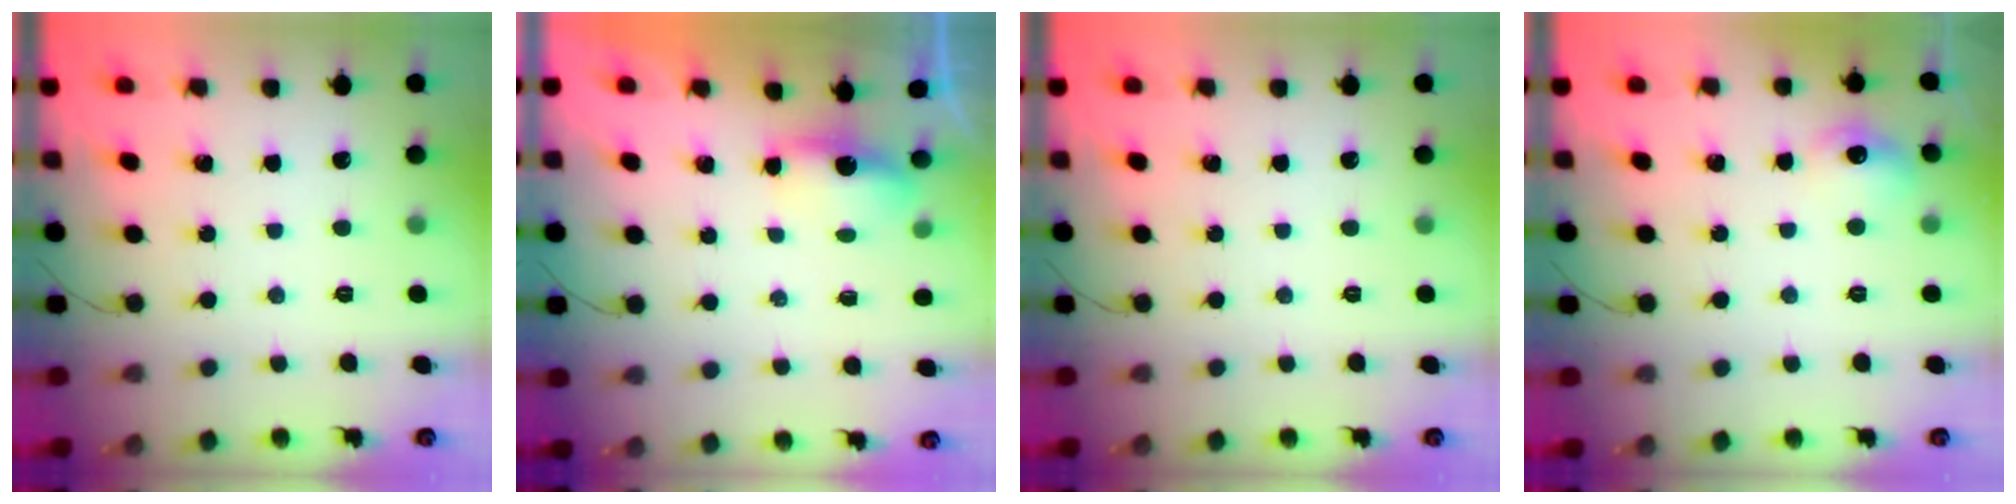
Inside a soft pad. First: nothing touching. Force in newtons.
{"total": 3.8, "press": 3.7, "slide": 0.8}
{"total": 0.0}
{"total": 7.8, "press": 7.7, "slide": 0.8}